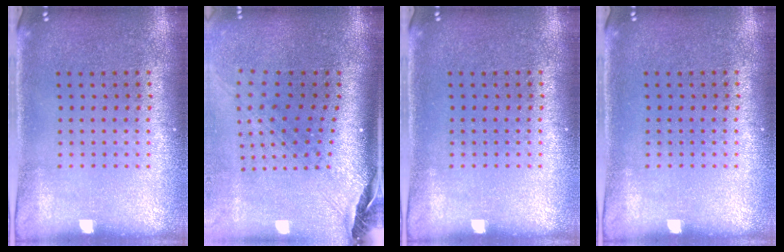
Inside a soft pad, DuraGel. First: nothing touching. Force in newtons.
{"total": 2.9, "press": 2.0, "slide": 2.0}
{"total": 0.0}
{"total": 0.0}